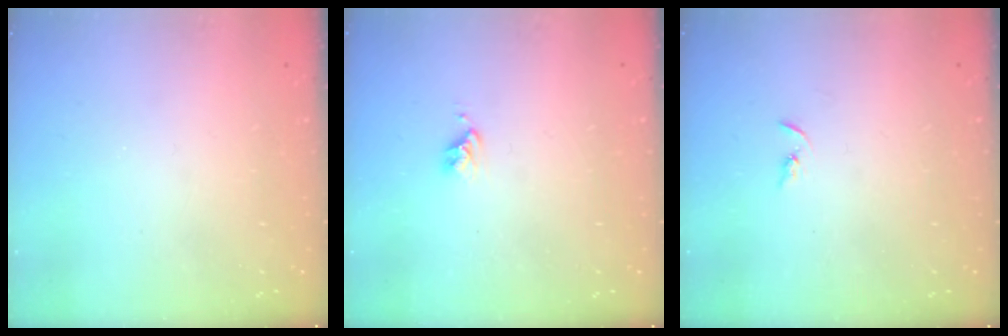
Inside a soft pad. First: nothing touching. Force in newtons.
{"total": 2.7, "press": 2.6, "slide": 0.4}
{"total": 2.2, "press": 2.2, "slide": 0.2}